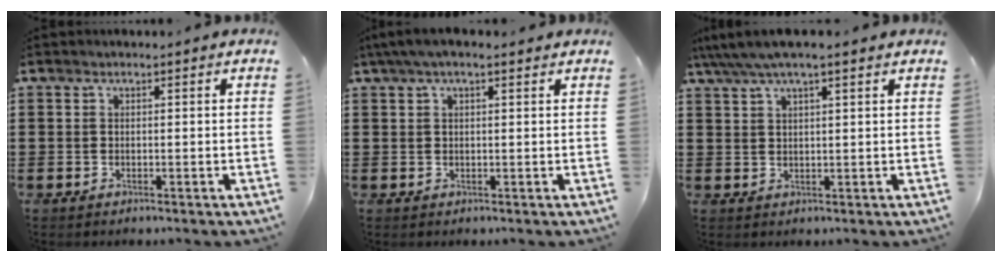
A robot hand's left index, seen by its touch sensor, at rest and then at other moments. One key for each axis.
{"total": 2.7, "fx": 1.5, "fy": 1.0, "fz": 2.1, "tx": -0.043, "ty": 0.006, "tz": 0.026}
{"total": 3.9, "fx": 2.8, "fy": 0.7, "fz": 2.5, "tx": -0.055, "ty": 0.001, "tz": 0.050}